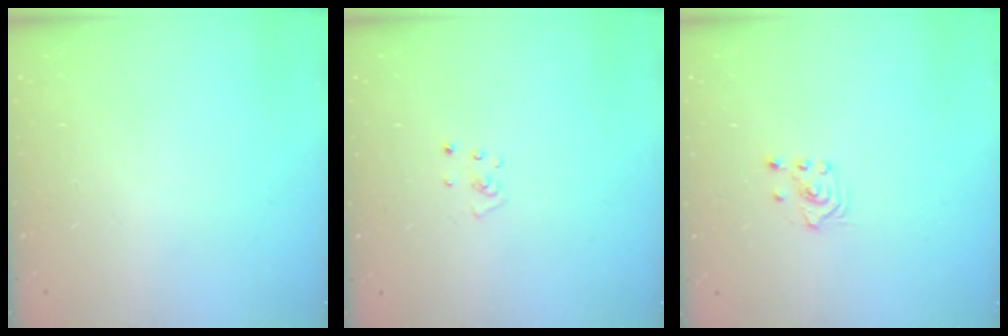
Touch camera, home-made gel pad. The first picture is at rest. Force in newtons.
{"total": 2.2, "press": 2.2, "slide": 0.2}
{"total": 2.1, "press": 2.1, "slide": 0.1}